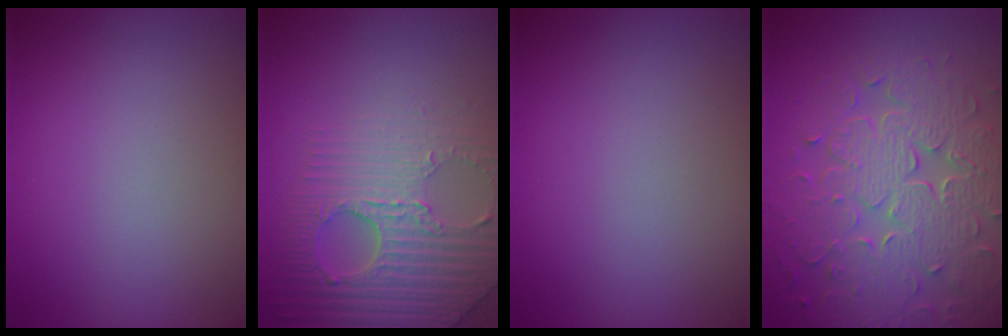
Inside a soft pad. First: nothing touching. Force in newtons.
{"total": 5.8, "press": 5.1, "slide": 2.9}
{"total": 0.0}
{"total": 8.5, "press": 6.1, "slide": 5.9}